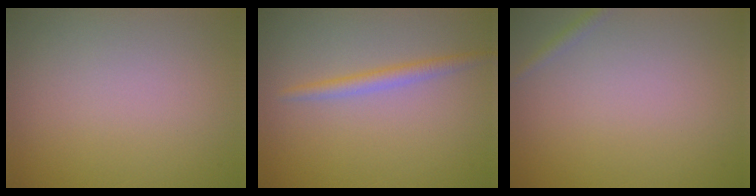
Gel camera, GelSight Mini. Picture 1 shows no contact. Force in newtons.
{"total": 1.8, "press": 1.7, "slide": 0.1}
{"total": 0.7, "press": 0.7, "slide": 0.0}